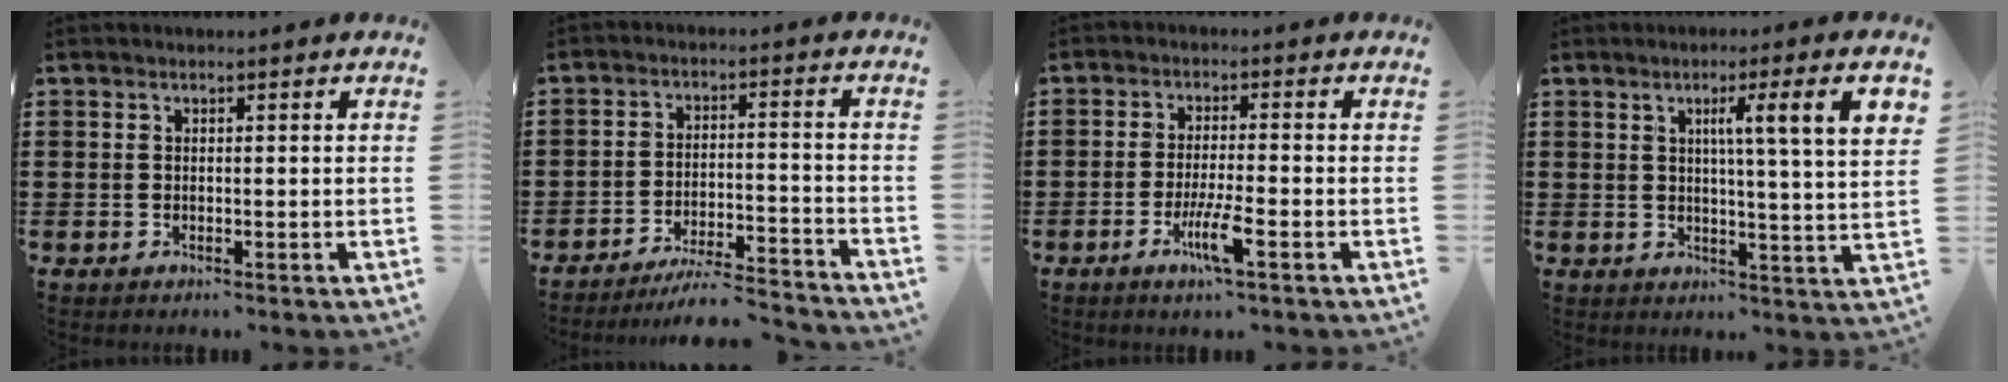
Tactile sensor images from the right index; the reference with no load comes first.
{"total": 6.0, "force": [-5.7, 0.2, 2.1], "torque": [-0.040, -0.005, -0.109]}
{"total": 5.5, "force": [-2.6, 0.4, 4.8], "torque": [-0.090, -0.014, -0.047]}
{"total": 7.7, "force": [3.0, 0.0, 7.1], "torque": [-0.118, -0.010, 0.041]}